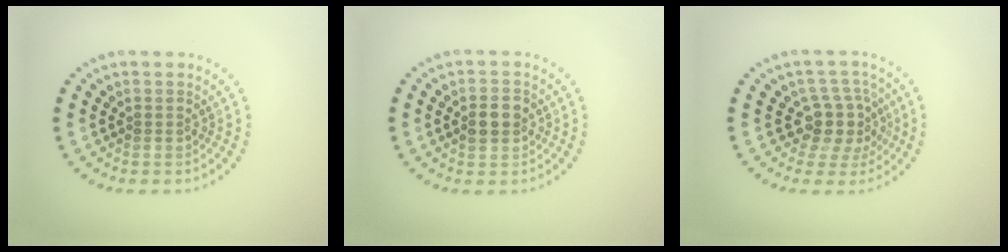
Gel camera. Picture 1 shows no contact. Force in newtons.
{"total": 2.9, "press": 2.9, "slide": 0.1}
{"total": 3.7, "press": 3.1, "slide": 2.1}